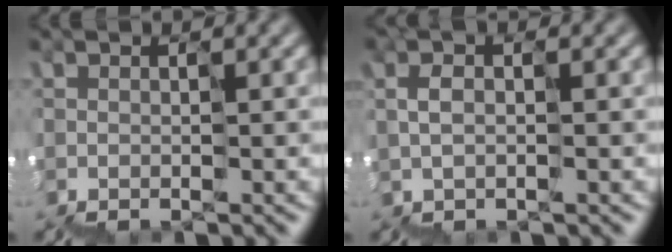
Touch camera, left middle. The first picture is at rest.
{"total": 1.1, "force": [0.7, 0.3, 0.8], "torque": [-0.032, 0.010, 0.013]}